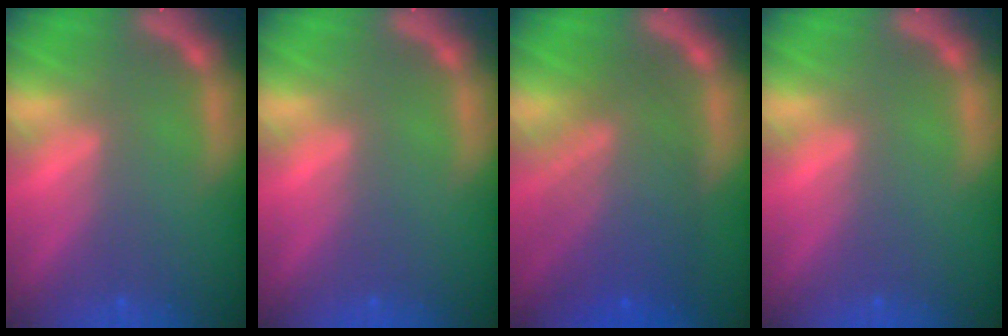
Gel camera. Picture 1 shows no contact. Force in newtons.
{"total": 0.0}
{"total": 8.5}
{"total": 0.0}